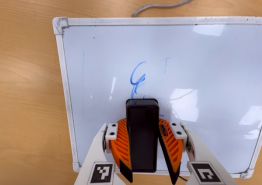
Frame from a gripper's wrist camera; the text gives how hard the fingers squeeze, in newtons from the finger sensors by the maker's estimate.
{"total": 10.8, "left": 10.0, "right": 11.5}